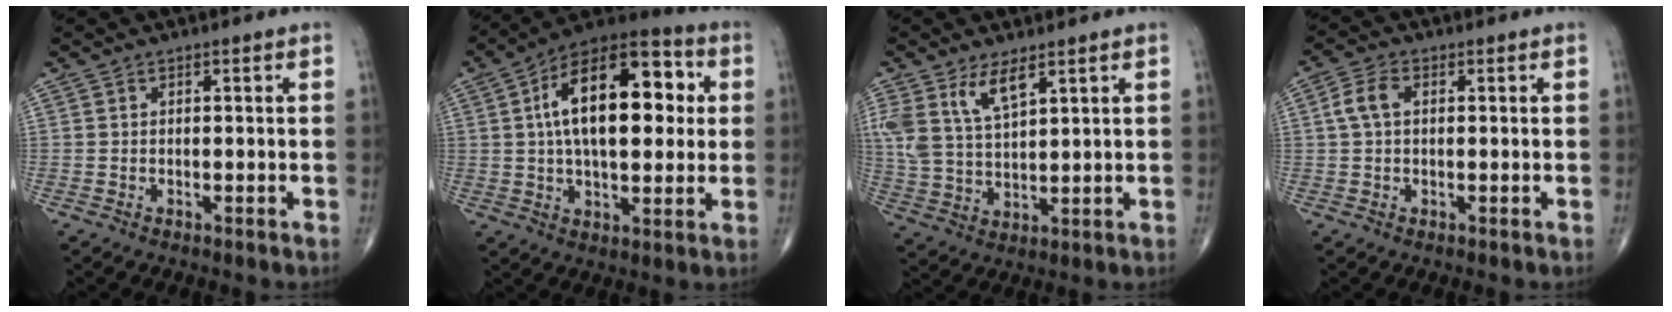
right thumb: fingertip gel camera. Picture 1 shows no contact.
{"total": 21.4, "force": [3.7, 10.7, 18.1], "torque": [-0.264, 0.021, 0.048]}
{"total": 8.6, "force": [4.9, 3.5, 6.1], "torque": [-0.122, -0.018, 0.107]}
{"total": 4.3, "force": [0.7, 2.7, 3.3], "torque": [-0.076, 0.013, 0.012]}